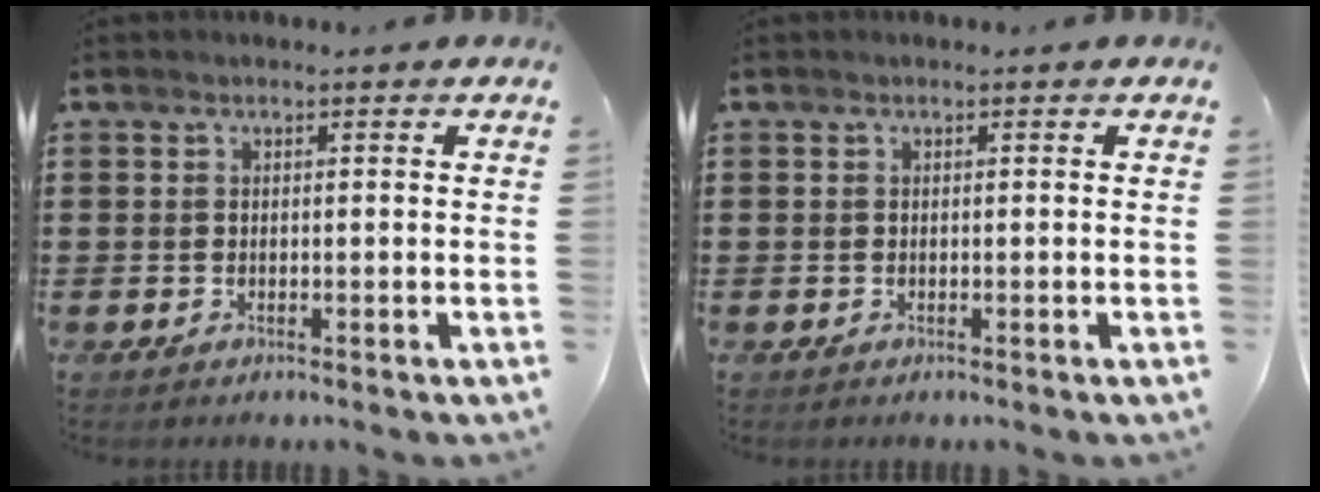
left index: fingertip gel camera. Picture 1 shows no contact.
{"total": 0.0}